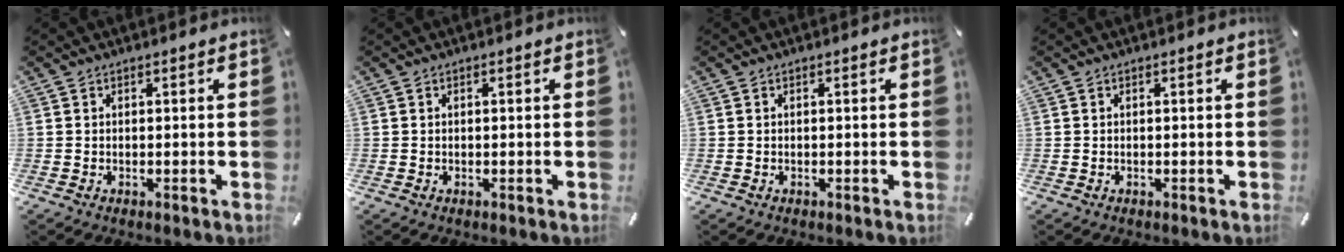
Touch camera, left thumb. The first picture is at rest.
{"total": 0.0}
{"total": 0.0}
{"total": 0.0}